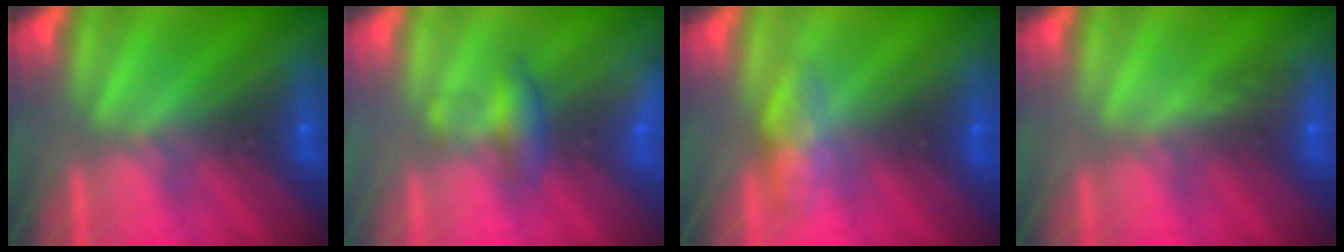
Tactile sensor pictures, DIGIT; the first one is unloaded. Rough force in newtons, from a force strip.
{"total": 2.0}
{"total": 2.8}
{"total": 2.8}